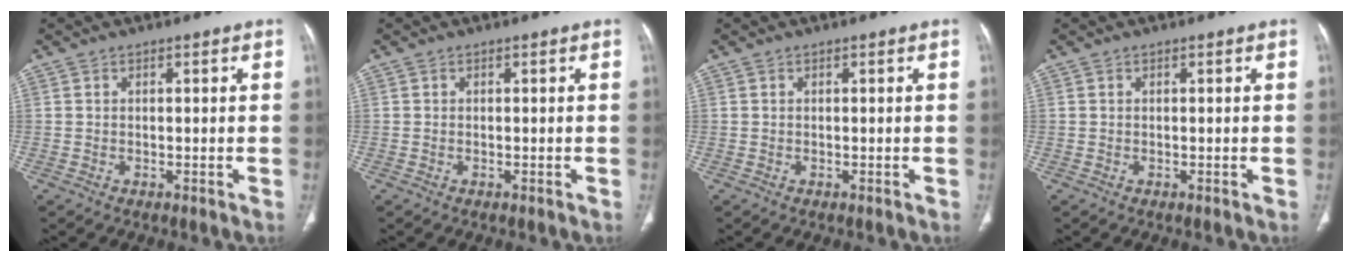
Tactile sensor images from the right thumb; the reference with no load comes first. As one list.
[{"total": 0.0}, {"total": 0.0}, {"total": 0.0}]